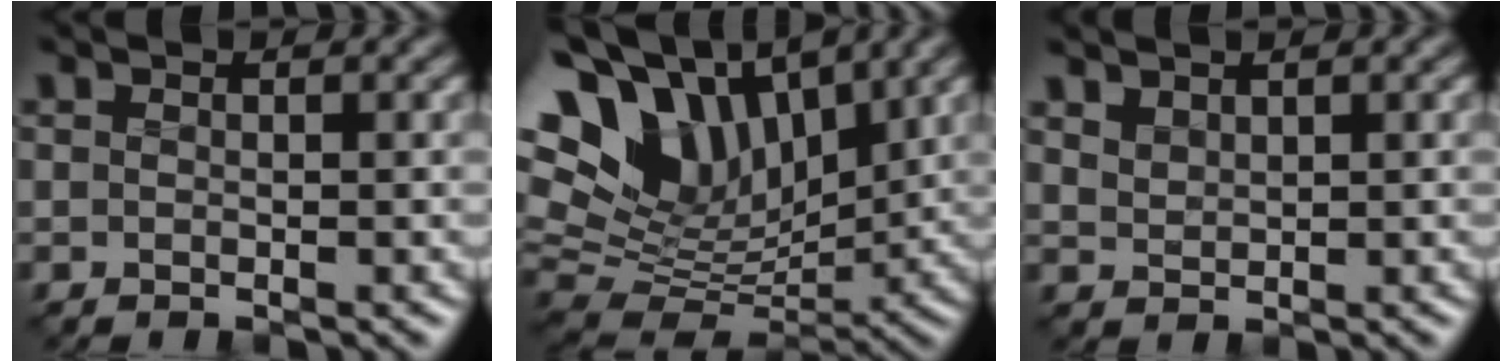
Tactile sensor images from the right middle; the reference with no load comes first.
{"total": 13.6, "force": [6.0, 8.3, 8.9], "torque": [-0.192, 0.015, 0.119]}
{"total": 1.6, "force": [1.3, 0.6, 0.6], "torque": [-0.021, 0.000, 0.032]}